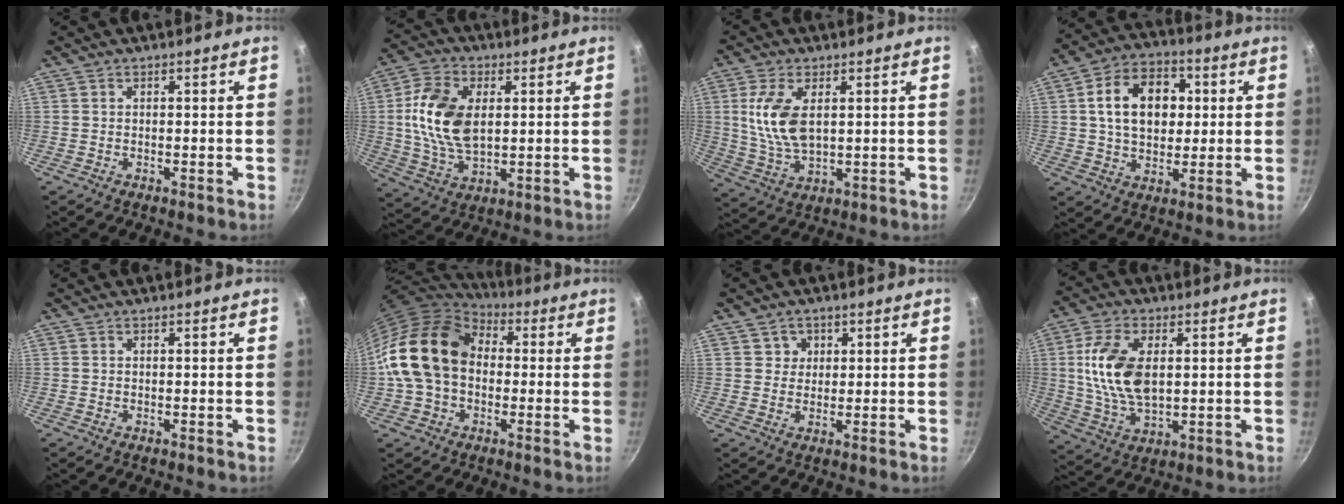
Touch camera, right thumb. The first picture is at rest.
{"total": 14.3, "force": [2.0, 8.6, 11.2], "torque": [-0.204, -0.002, 0.037]}
{"total": 10.6, "force": [2.2, 5.5, 8.8], "torque": [-0.172, -0.012, 0.049]}
{"total": 14.8, "force": [2.5, 10.6, 10.1], "torque": [-0.132, 0.014, 0.034]}
{"total": 0.0}
{"total": 18.1, "force": [0.7, 13.4, 12.1], "torque": [-0.203, 0.039, 0.003]}
{"total": 3.1, "force": [1.2, 2.8, 0.5], "torque": [0.017, -0.001, 0.017]}
{"total": 13.6, "force": [2.1, 7.6, 11.1], "torque": [-0.207, -0.006, 0.042]}